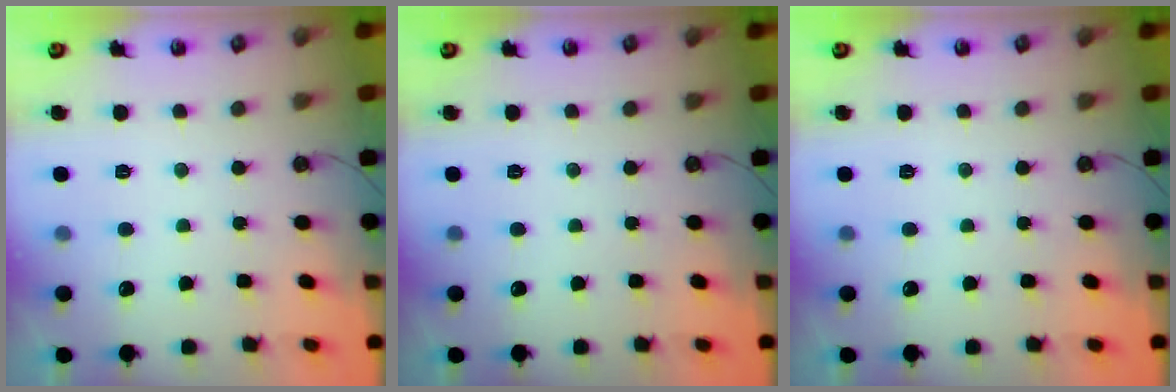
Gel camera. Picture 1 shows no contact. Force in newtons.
{"total": 0.0}
{"total": 0.0}